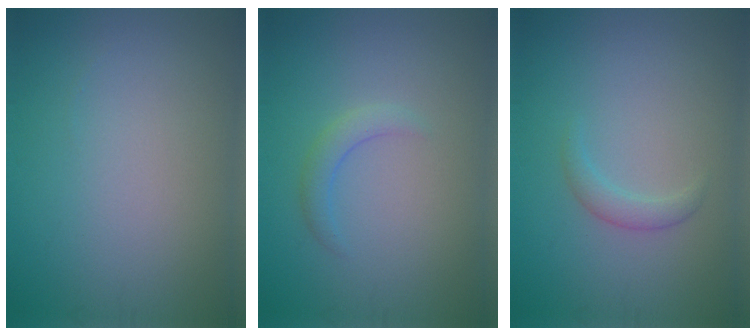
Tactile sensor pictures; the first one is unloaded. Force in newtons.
{"total": 1.5, "press": 1.5, "slide": 0.1}
{"total": 1.4, "press": 1.4, "slide": 0.1}